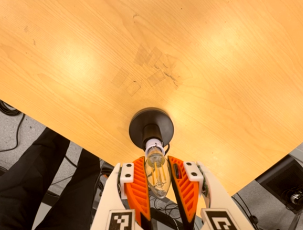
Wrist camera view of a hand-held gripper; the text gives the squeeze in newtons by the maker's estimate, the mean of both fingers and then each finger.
{"total": 9.8, "left": 9.0, "right": 10.6}